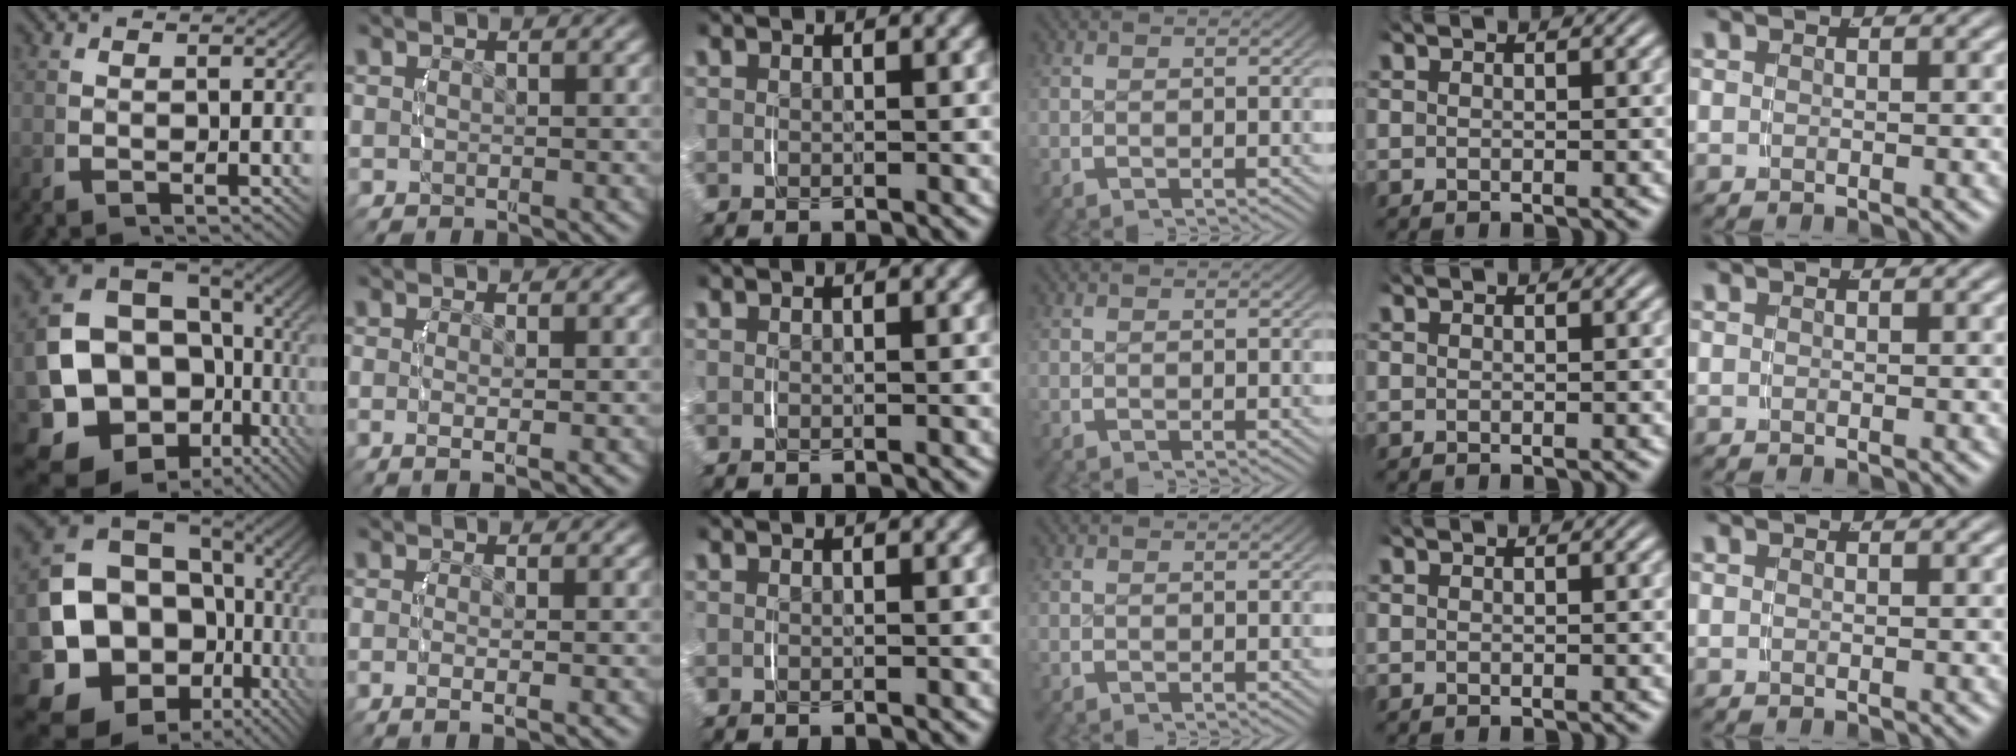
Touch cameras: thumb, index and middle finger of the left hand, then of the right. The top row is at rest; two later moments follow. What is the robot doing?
{"motion": "lift_and_place", "object": "napkin"}